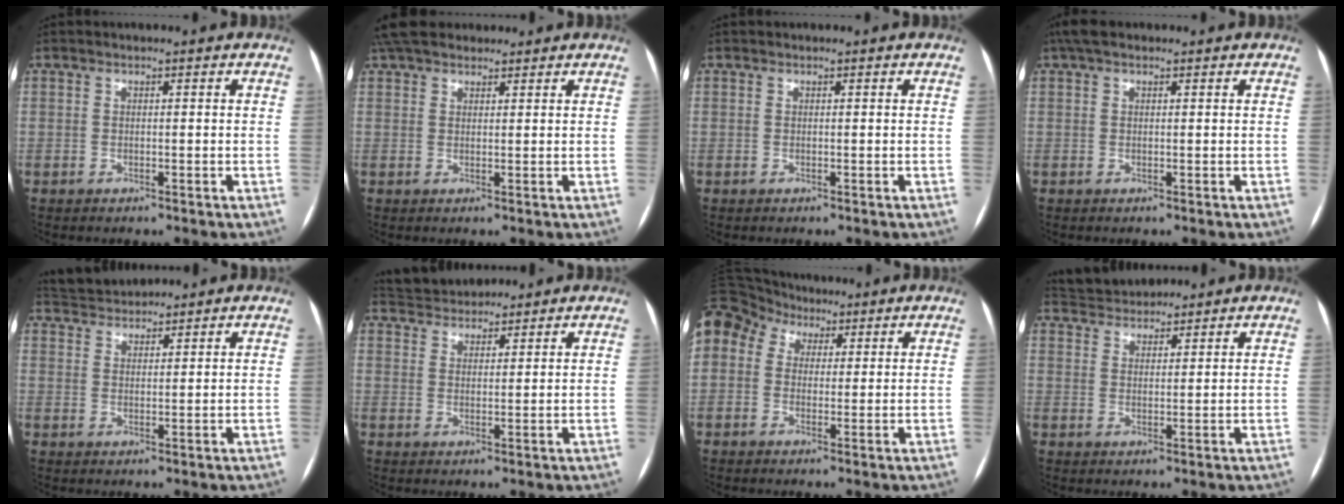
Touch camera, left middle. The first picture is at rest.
{"total": 8.5, "force": [7.2, 3.3, 3.1], "torque": [-0.044, 0.042, 0.125]}
{"total": 0.0}
{"total": 3.4, "force": [2.4, 1.4, 1.9], "torque": [-0.041, 0.030, 0.045]}
{"total": 5.5, "force": [5.4, 0.9, 0.6], "torque": [-0.017, 0.032, 0.096]}
{"total": 7.0, "force": [6.6, 1.9, 1.2], "torque": [-0.024, 0.032, 0.110]}
{"total": 18.0, "force": [8.0, 13.6, 8.7], "torque": [-0.275, 0.106, 0.154]}
{"total": 6.3, "force": [6.1, 1.6, 0.9], "torque": [-0.018, 0.032, 0.103]}